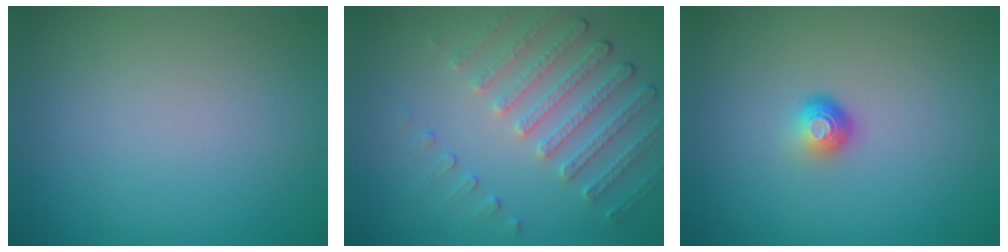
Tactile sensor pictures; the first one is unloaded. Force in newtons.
{"total": 4.6, "press": 3.4, "slide": 3.1}
{"total": 1.6, "press": 1.0, "slide": 1.3}